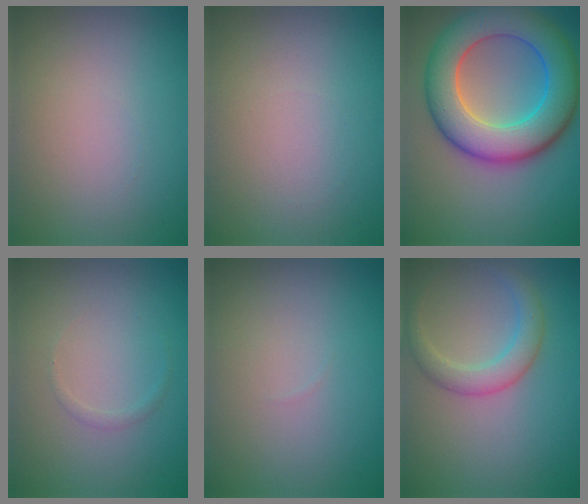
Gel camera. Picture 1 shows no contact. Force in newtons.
{"total": 0.0}
{"total": 10.0, "press": 10.0, "slide": 0.2}
{"total": 0.6, "press": 0.6, "slide": 0.1}
{"total": 0.0}
{"total": 2.8, "press": 2.8, "slide": 0.2}